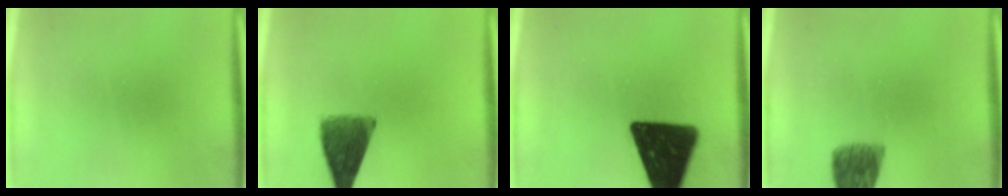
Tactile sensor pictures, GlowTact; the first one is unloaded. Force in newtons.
{"total": 7.4}
{"total": 17.2}
{"total": 6.4}